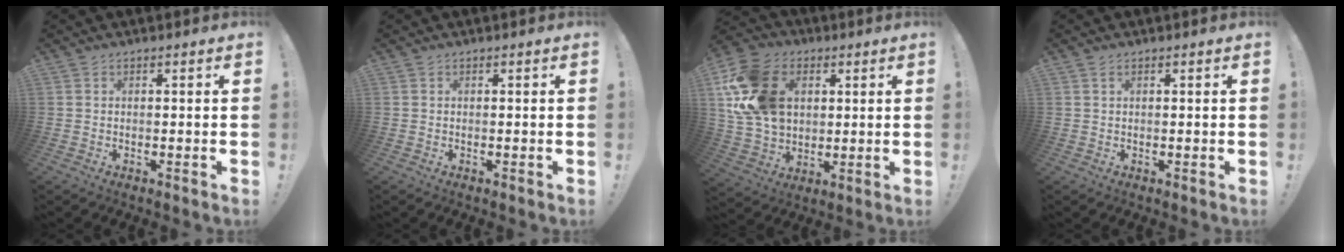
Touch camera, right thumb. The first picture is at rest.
{"total": 0.0}
{"total": 20.4, "force": [5.7, 15.3, 12.2], "torque": [-0.218, -0.014, 0.112]}
{"total": 0.8, "force": [0.4, 0.4, 0.5], "torque": [-0.011, 0.001, 0.008]}